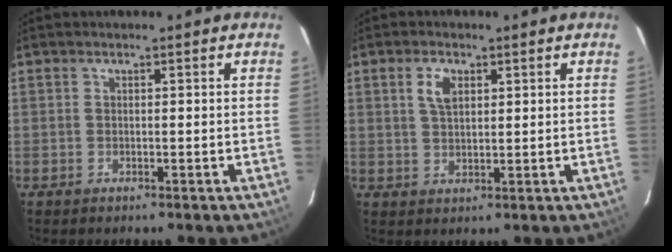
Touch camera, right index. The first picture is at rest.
{"total": 4.0, "force": [1.6, 2.2, 2.9], "torque": [-0.055, 0.007, 0.031]}